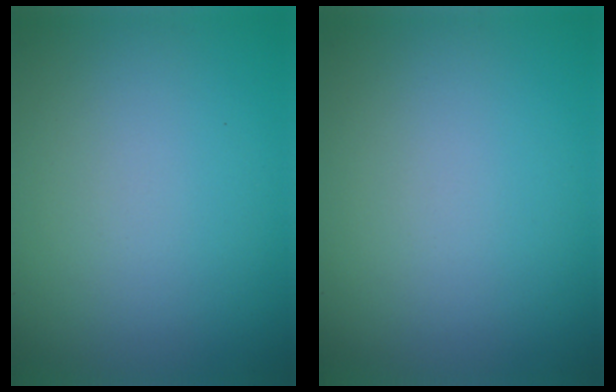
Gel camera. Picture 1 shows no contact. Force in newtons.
{"total": 0.0}